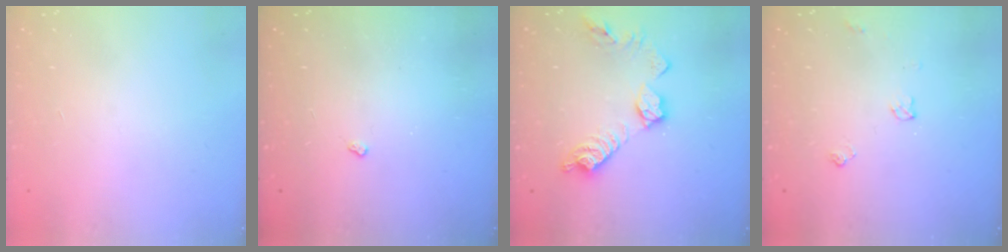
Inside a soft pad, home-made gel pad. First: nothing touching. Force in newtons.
{"total": 2.5, "press": 2.4, "slide": 0.5}
{"total": 12.5, "press": 12.5, "slide": 0.7}
{"total": 6.4, "press": 6.3, "slide": 0.8}